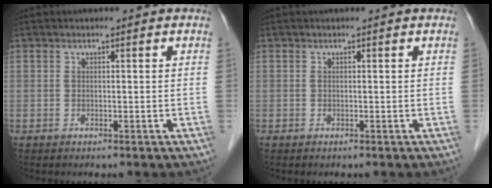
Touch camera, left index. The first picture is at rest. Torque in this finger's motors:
{"motor_torque": [-1.34, 0.34, -0.55, -0.21]}